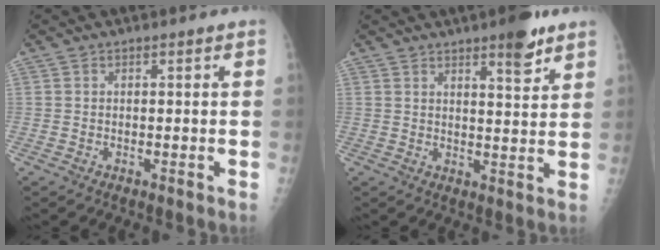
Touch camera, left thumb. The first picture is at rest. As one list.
[{"total": 6.7, "force": [4.4, 1.7, 4.7], "torque": [-0.056, -0.026, 0.060]}]